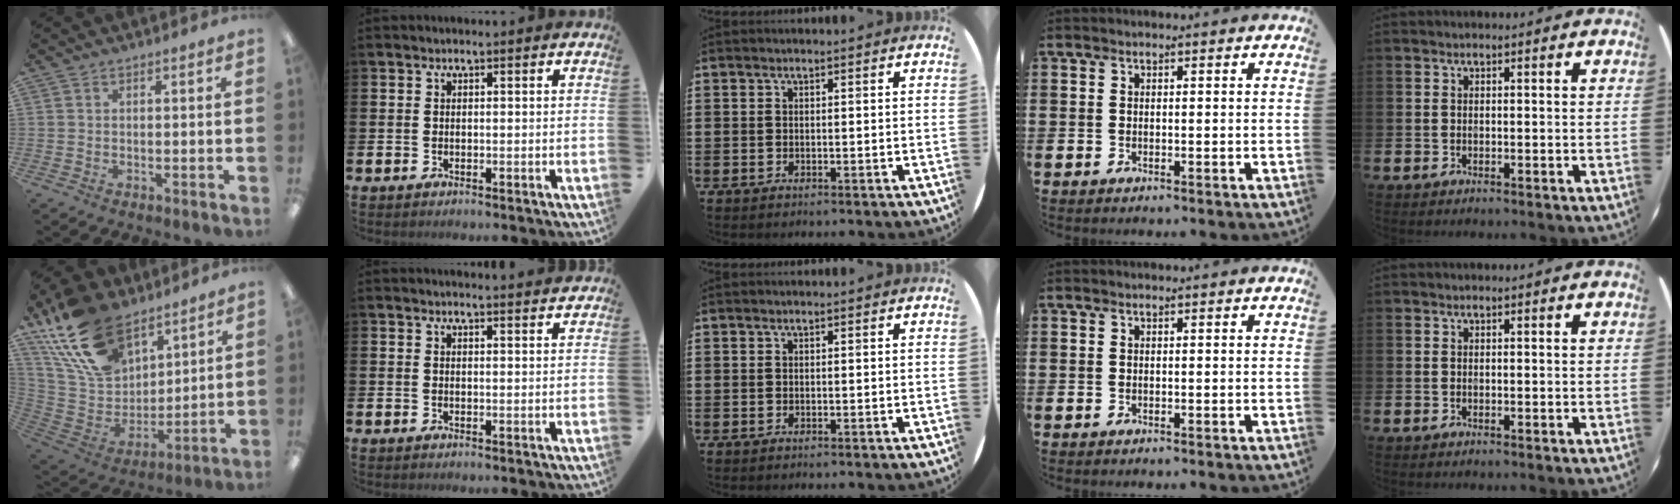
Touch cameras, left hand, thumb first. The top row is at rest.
{"thumb": {"total": 22.7, "force": [14.7, 12.9, 11.5], "torque": [-0.227, -0.063, 0.278]}, "index": {"total": 1.7, "force": [1.7, -0.1, -0.1], "torque": [0.011, -0.014, 0.030]}}